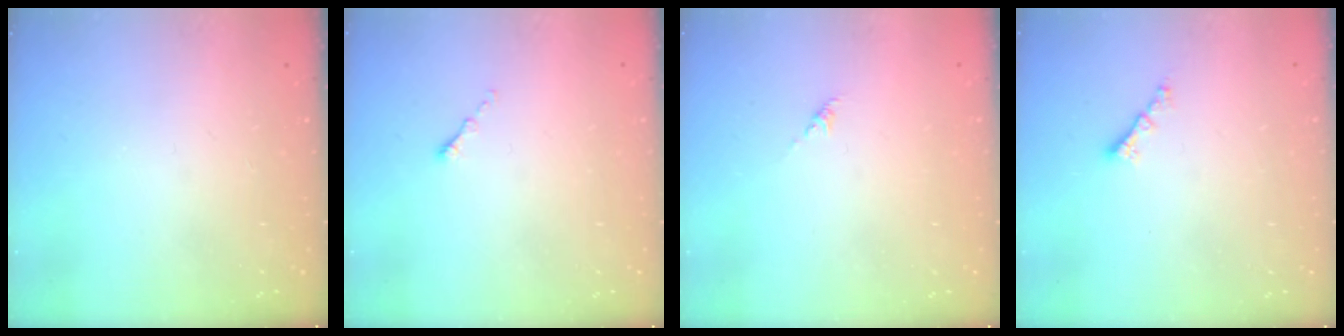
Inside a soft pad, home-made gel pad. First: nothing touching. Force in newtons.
{"total": 0.0}
{"total": 0.6, "press": 0.4, "slide": 0.4}
{"total": 1.8, "press": 1.8, "slide": 0.2}